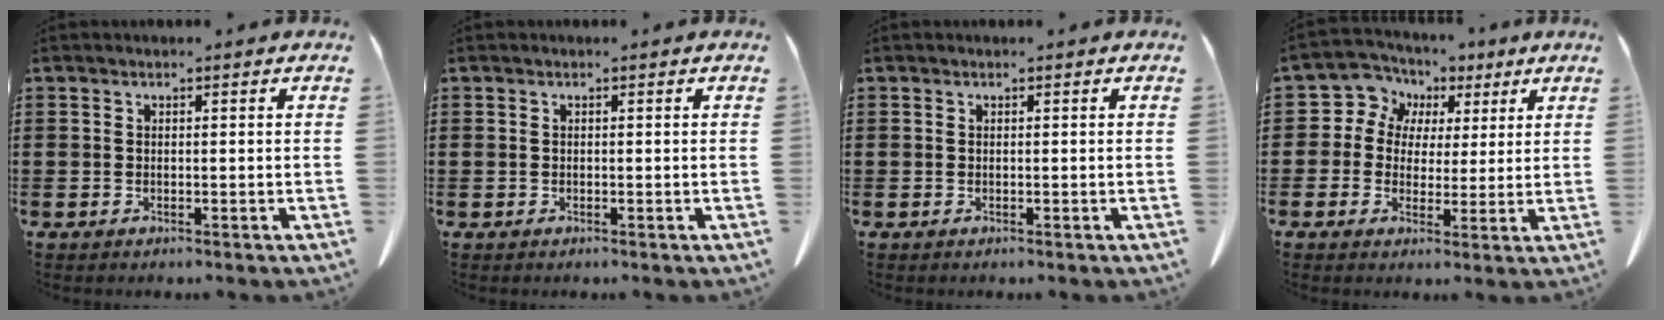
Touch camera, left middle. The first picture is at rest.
{"total": 0.0}
{"total": 0.0}
{"total": 6.1, "force": [2.6, 5.5, 0.4], "torque": [-0.051, -0.016, 0.042]}